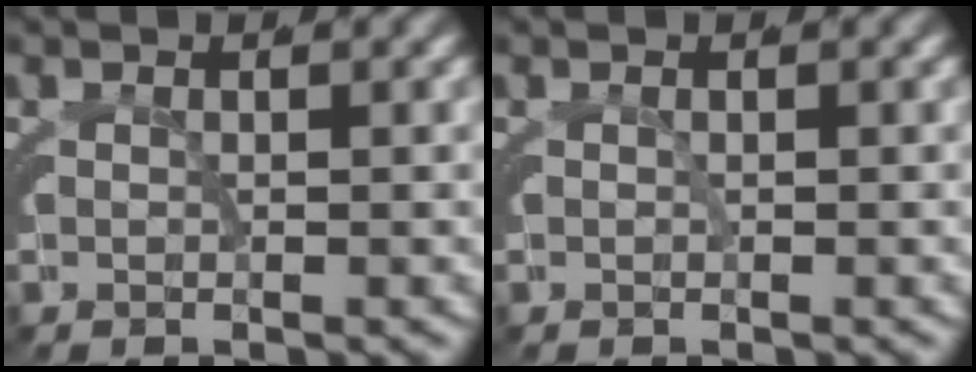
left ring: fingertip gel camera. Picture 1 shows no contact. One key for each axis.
{"total": 0.0}